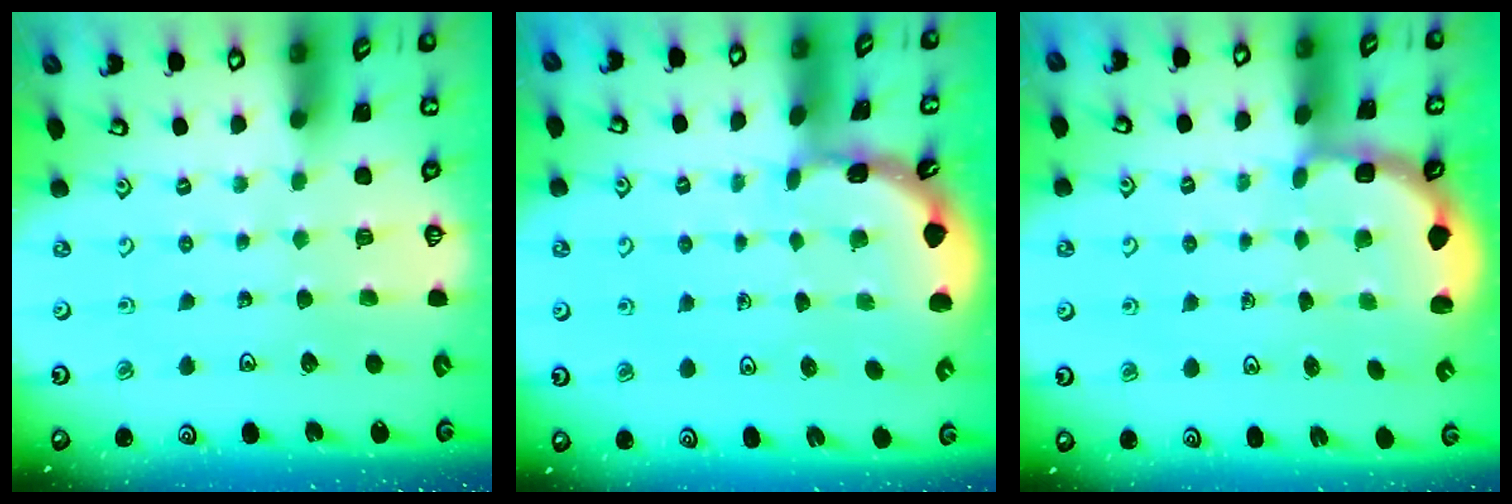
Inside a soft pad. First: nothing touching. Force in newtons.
{"total": 1.7, "press": 1.7, "slide": 0.1}
{"total": 2.7, "press": 2.1, "slide": 1.7}